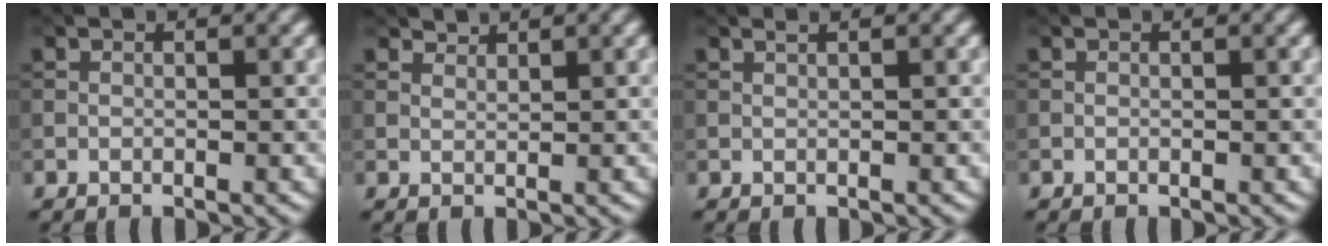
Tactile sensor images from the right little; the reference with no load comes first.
{"total": 1.7, "force": [1.6, 0.3, 0.3], "torque": [-0.009, -0.001, 0.029]}
{"total": 0.5, "force": [0.5, 0.1, 0.2], "torque": [-0.005, 0.000, 0.008]}
{"total": 0.0}